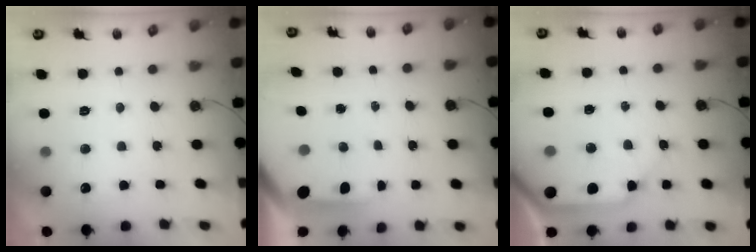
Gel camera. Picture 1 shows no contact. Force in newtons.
{"total": 7.2, "press": 7.2, "slide": 0.7}
{"total": 11.3, "press": 11.2, "slide": 1.7}